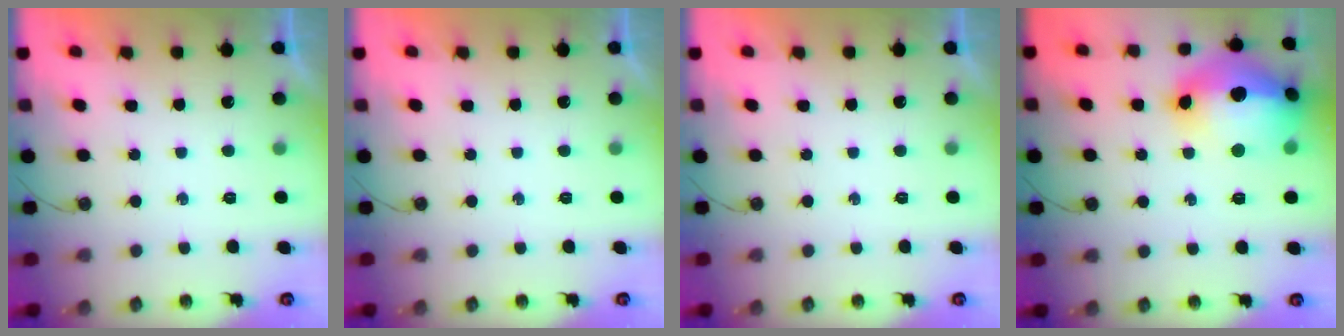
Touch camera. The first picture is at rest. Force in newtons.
{"total": 0.0}
{"total": 0.0}
{"total": 24.8, "press": 23.6, "slide": 7.5}